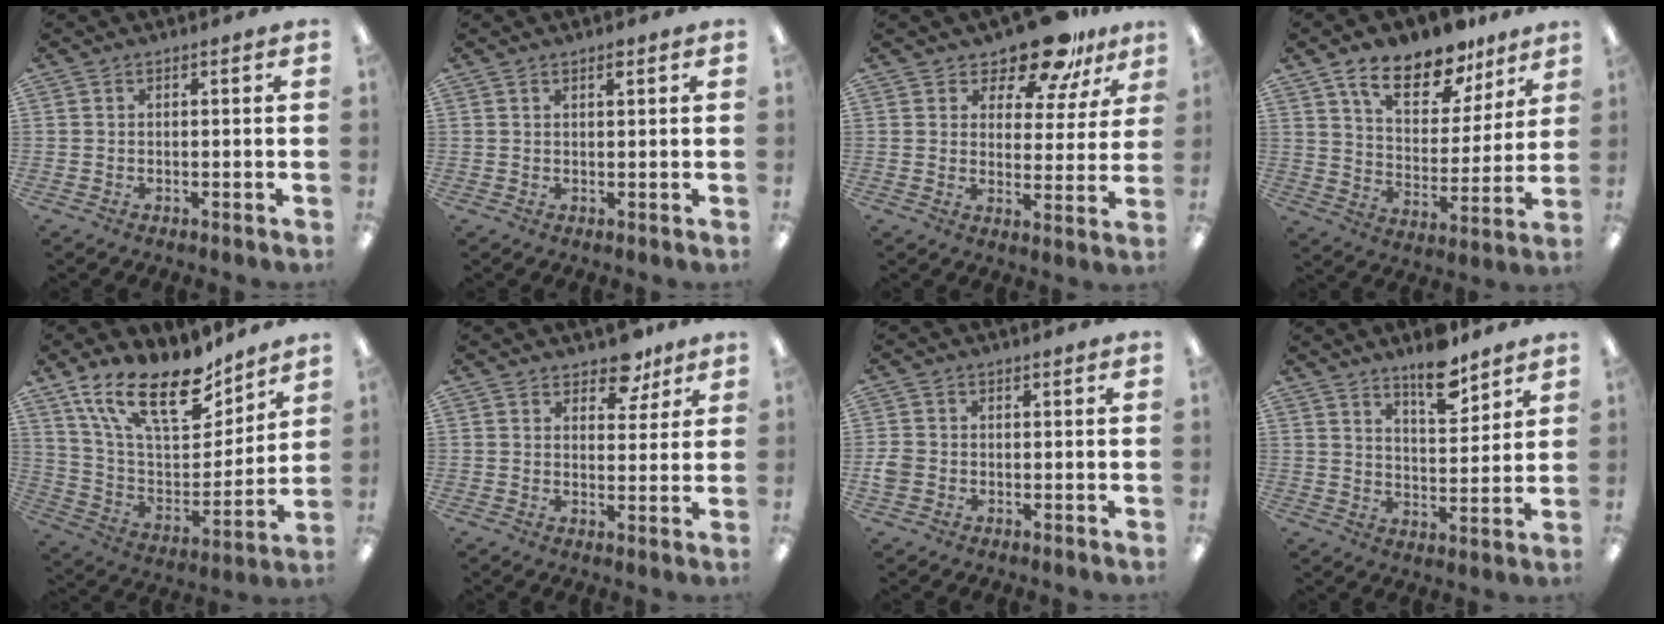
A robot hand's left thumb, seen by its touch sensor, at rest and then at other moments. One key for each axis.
{"total": 1.4, "fx": 1.1, "fy": 0.4, "fz": 0.8, "tx": -0.009, "ty": -0.004, "tz": 0.019}
{"total": 12.4, "fx": 10.6, "fy": 4.4, "fz": 4.8, "tx": -0.072, "ty": -0.079, "tz": 0.190}
{"total": 15.0, "fx": 10.9, "fy": 7.0, "fz": 7.5, "tx": -0.120, "ty": -0.060, "tz": 0.192}
{"total": 21.5, "fx": 15.1, "fy": 8.5, "fz": 12.7, "tx": -0.231, "ty": -0.090, "tz": 0.269}
{"total": 7.4, "fx": 5.6, "fy": 3.9, "fz": 2.8, "tx": -0.024, "ty": -0.030, "tz": 0.097}
{"total": 3.1, "fx": -0.8, "fy": 2.7, "fz": 1.3, "tx": -0.019, "ty": 0.008, "tz": -0.014}
{"total": 10.3, "fx": 7.8, "fy": 3.7, "fz": 5.6, "tx": -0.072, "ty": -0.048, "tz": 0.133}